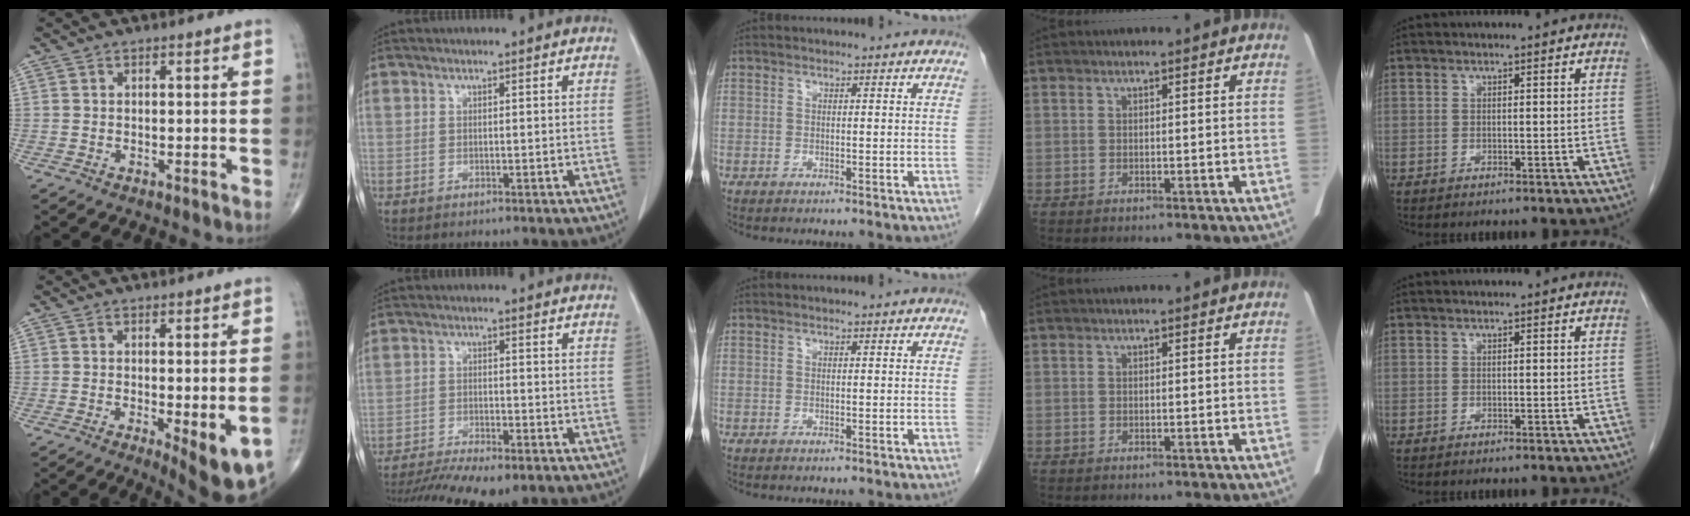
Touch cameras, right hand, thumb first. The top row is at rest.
{"thumb": {"total": 10.2, "force": [-3.9, 2.9, 9.0], "torque": [-0.113, -0.015, -0.050]}, "index": {"total": 12.0, "force": [-9.6, 2.3, 6.9], "torque": [-0.112, -0.012, -0.150]}}